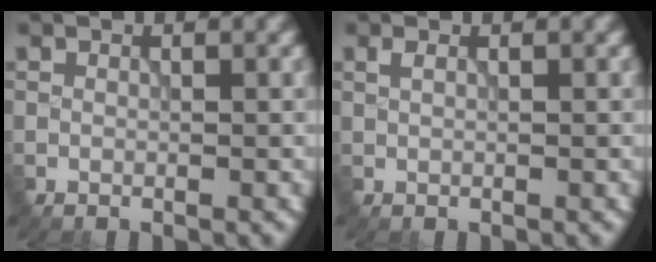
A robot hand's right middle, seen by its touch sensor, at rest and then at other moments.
{"total": 0.9, "force": [0.3, 0.3, 0.7], "torque": [-0.017, 0.001, 0.012]}